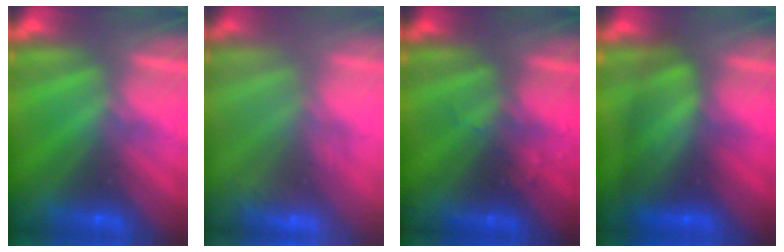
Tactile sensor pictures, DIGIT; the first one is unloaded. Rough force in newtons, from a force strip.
{"total": 2.4}
{"total": 3.0}
{"total": 6.7}